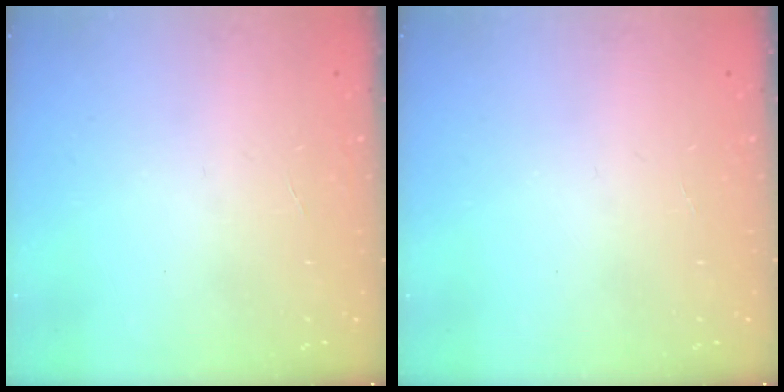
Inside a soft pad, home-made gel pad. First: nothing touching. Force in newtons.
{"total": 0.0}